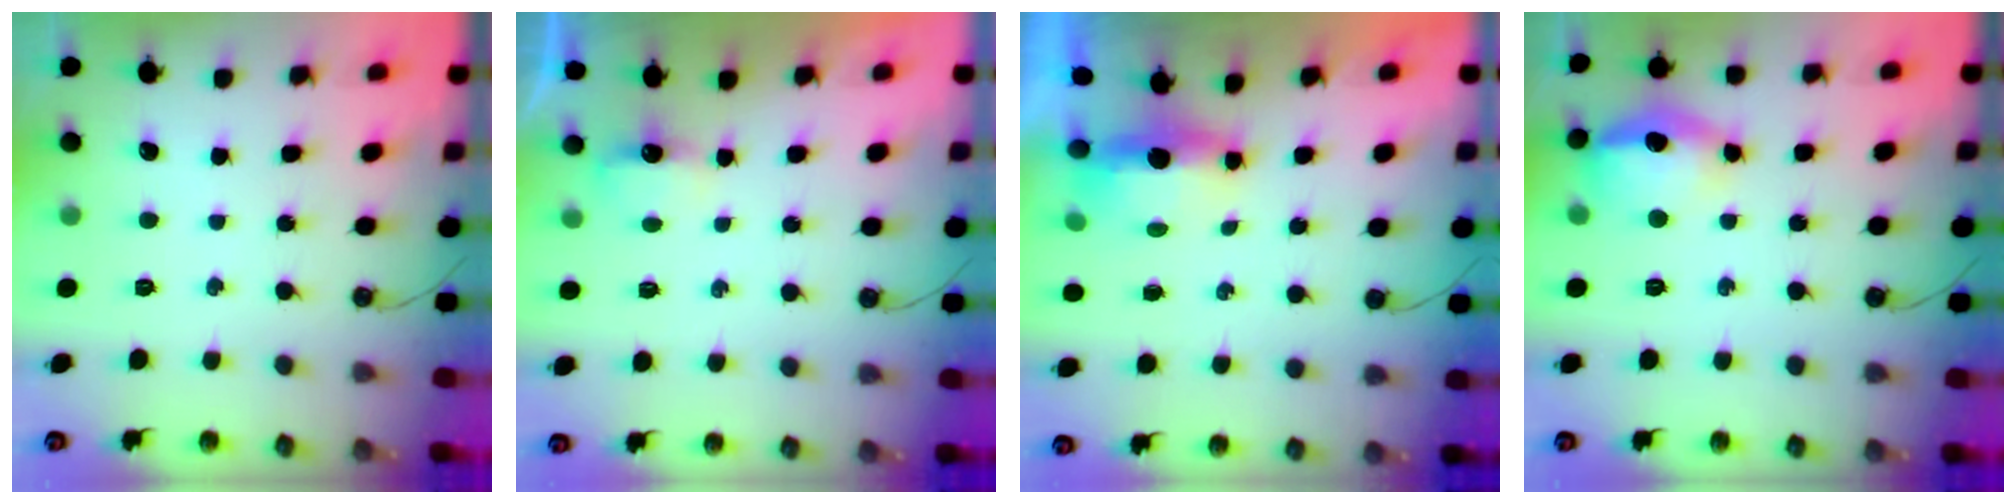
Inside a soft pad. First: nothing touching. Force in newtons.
{"total": 3.8, "press": 3.8, "slide": 0.5}
{"total": 6.5, "press": 5.2, "slide": 3.8}
{"total": 14.1, "press": 14.1, "slide": 1.3}